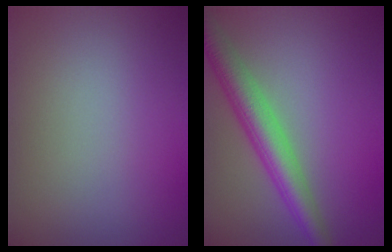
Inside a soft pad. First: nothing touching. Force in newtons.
{"total": 5.2, "press": 5.2, "slide": 0.1}